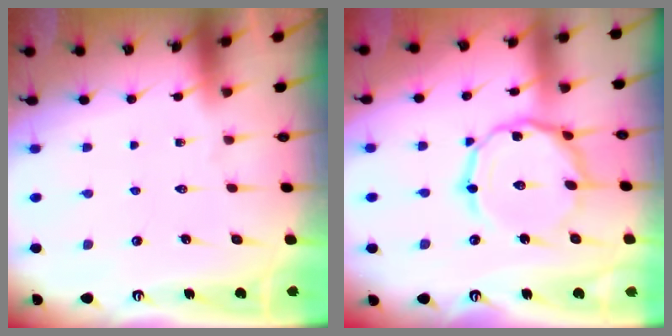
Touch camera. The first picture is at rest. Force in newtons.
{"total": 12.0, "press": 12.0, "slide": 0.7}